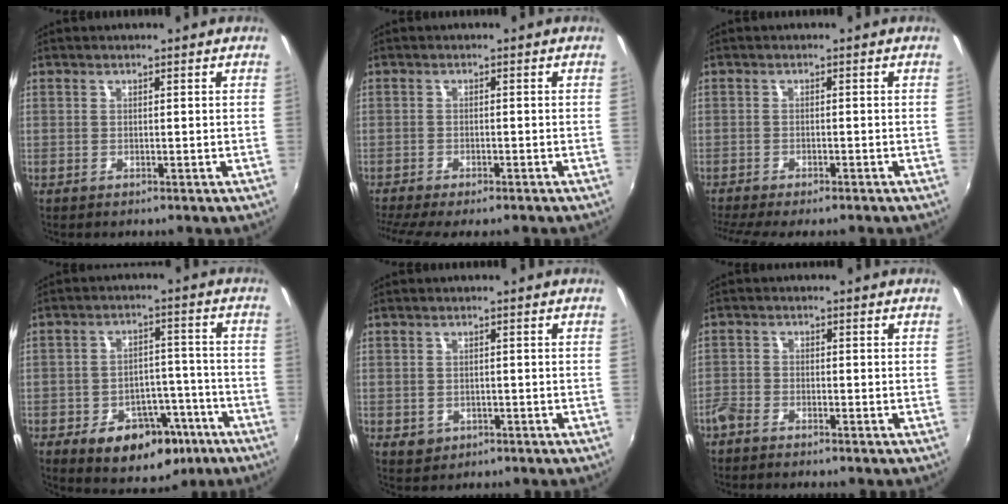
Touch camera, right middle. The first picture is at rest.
{"total": 6.8, "force": [-5.7, 1.0, 3.6], "torque": [-0.088, -0.033, -0.096]}
{"total": 6.7, "force": [-5.8, 0.9, 3.3], "torque": [-0.082, -0.029, -0.095]}
{"total": 13.2, "force": [-7.3, 8.5, 6.9], "torque": [-0.115, 0.024, -0.083]}
{"total": 2.7, "force": [-0.8, 2.3, 1.0], "torque": [-0.023, -0.004, -0.007]}
{"total": 3.1, "force": [-2.7, 1.3, 0.9], "torque": [-0.032, -0.003, -0.059]}